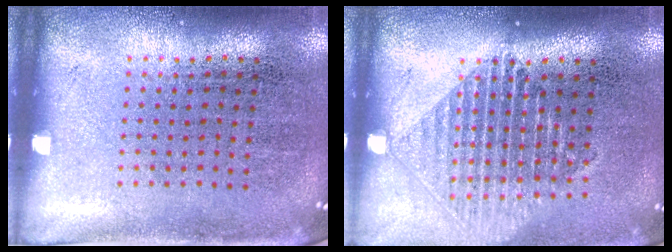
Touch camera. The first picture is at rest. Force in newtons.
{"total": 1.5, "press": 1.3, "slide": 0.7}